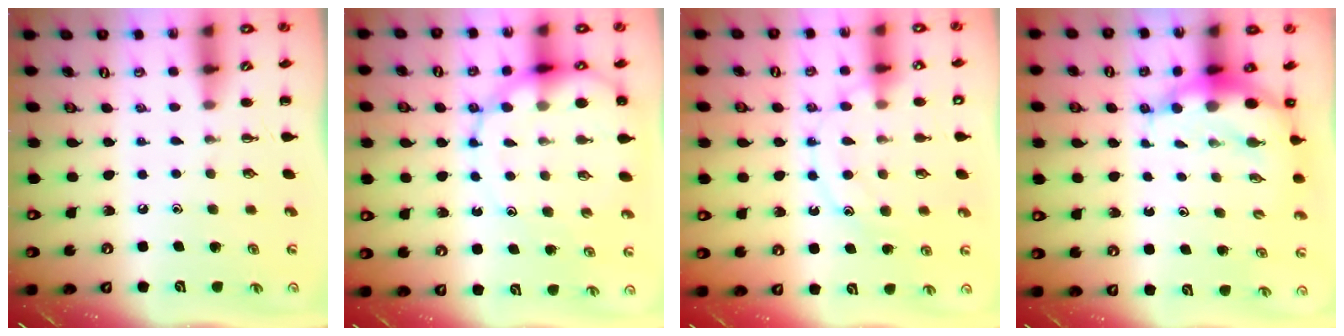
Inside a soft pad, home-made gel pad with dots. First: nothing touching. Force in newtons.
{"total": 13.5, "press": 13.1, "slide": 3.1}
{"total": 12.9, "press": 12.9, "slide": 0.6}
{"total": 7.1, "press": 6.9, "slide": 1.7}